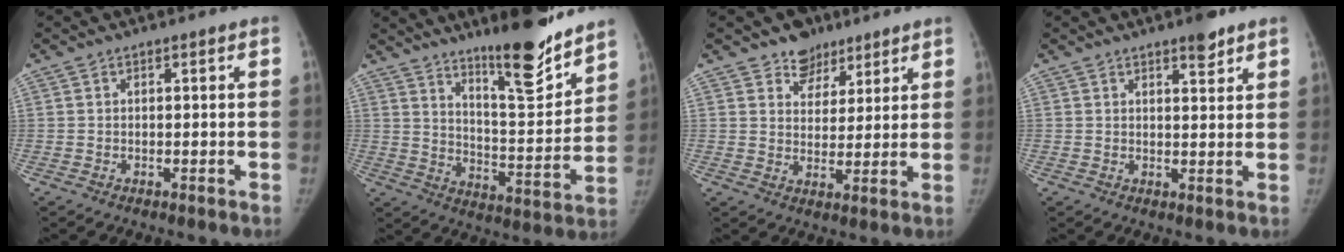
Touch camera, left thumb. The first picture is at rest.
{"total": 16.6, "force": [13.0, 3.1, 9.9], "torque": [-0.115, -0.101, 0.210]}
{"total": 6.8, "force": [4.9, 4.6, 1.0], "torque": [0.015, -0.030, 0.079]}
{"total": 4.1, "force": [3.0, 1.2, 2.5], "torque": [-0.025, -0.019, 0.042]}